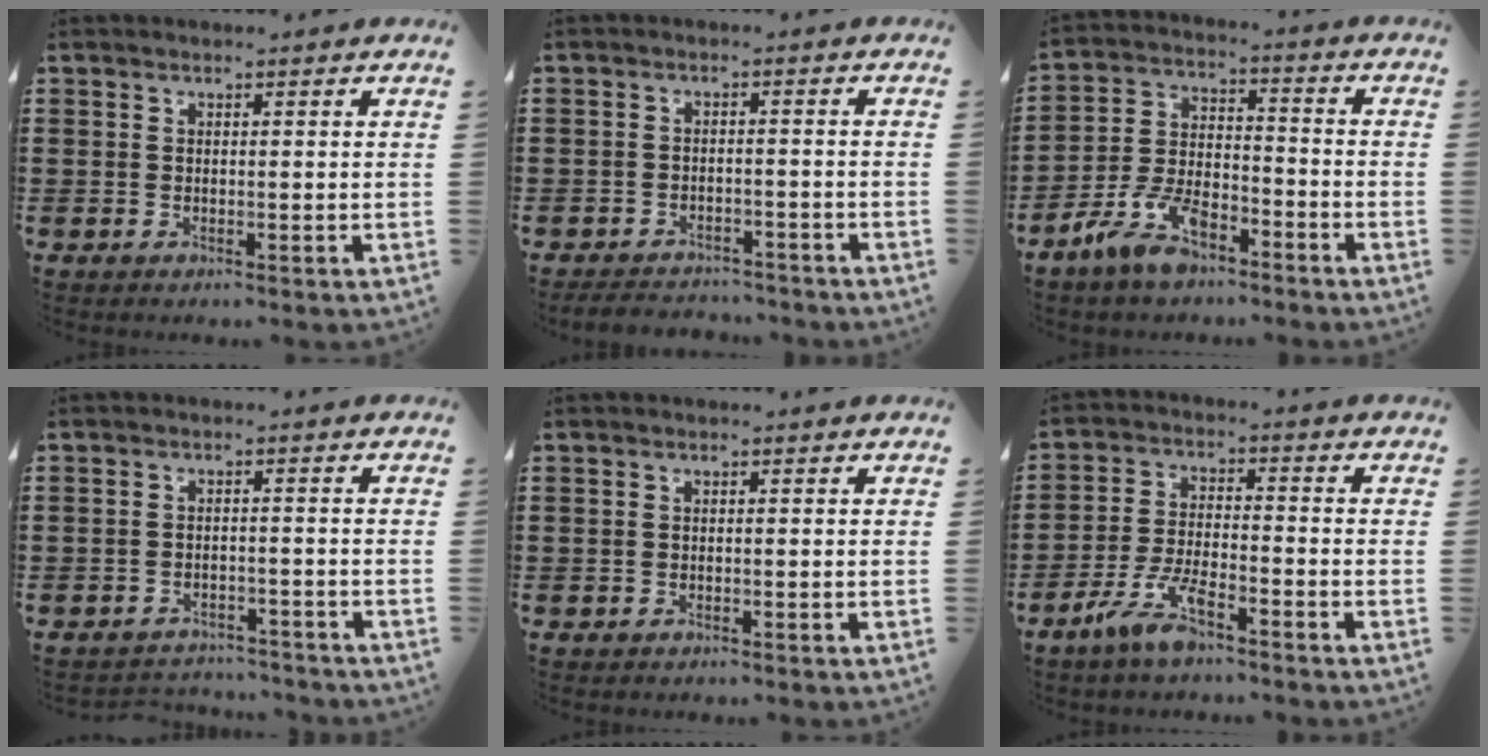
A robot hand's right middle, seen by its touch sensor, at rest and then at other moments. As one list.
[{"total": 3.2, "force": [-3.1, 0.6, -0.1], "torque": [-0.004, 0.000, -0.067]}, {"total": 8.5, "force": [-6.4, 3.4, 4.5], "torque": [-0.104, 0.010, -0.125]}, {"total": 2.7, "force": [-2.6, 0.4, -0.2], "torque": [-0.007, -0.002, -0.058]}, {"total": 0.5, "force": [-0.5, 0.2, 0.1], "torque": [-0.003, 0.000, -0.010]}, {"total": 7.1, "force": [-5.0, 1.7, 4.7], "torque": [-0.109, -0.005, -0.097]}]